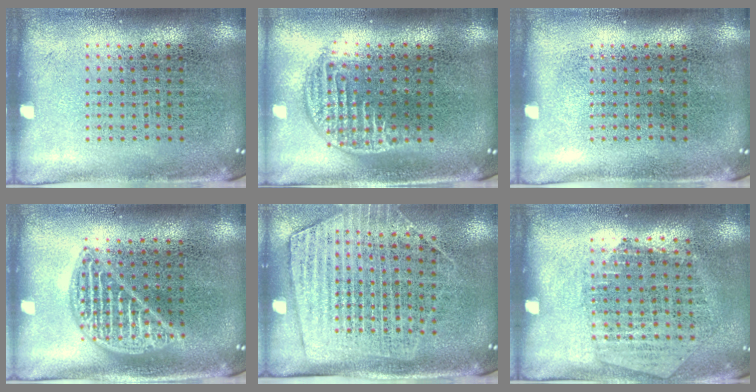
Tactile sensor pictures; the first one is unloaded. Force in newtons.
{"total": 1.3, "press": 1.1, "slide": 0.7}
{"total": 0.0}
{"total": 2.3, "press": 2.2, "slide": 0.3}
{"total": 1.8, "press": 1.5, "slide": 1.0}
{"total": 1.2, "press": 1.1, "slide": 0.5}